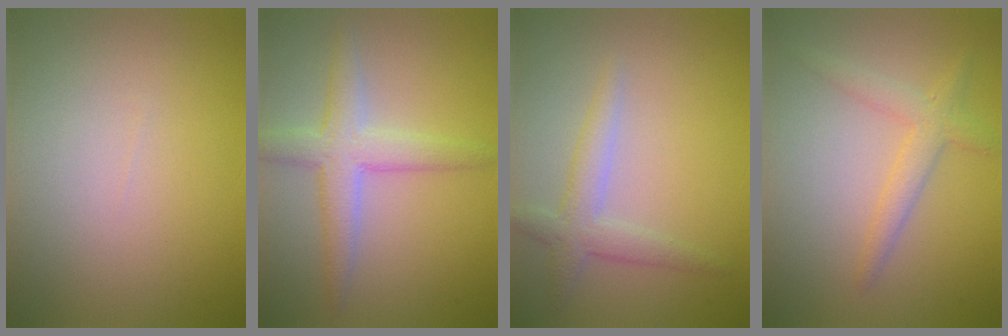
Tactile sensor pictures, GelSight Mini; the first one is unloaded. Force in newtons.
{"total": 3.9, "press": 3.9, "slide": 0.1}
{"total": 2.7, "press": 2.7, "slide": 0.1}
{"total": 2.6, "press": 2.6, "slide": 0.1}